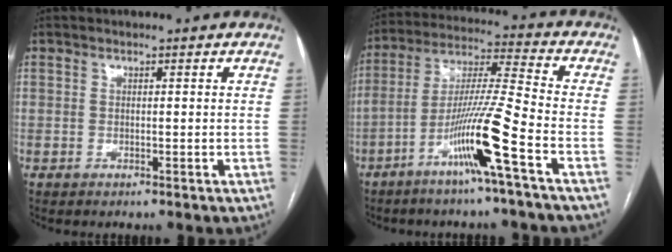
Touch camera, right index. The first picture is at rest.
{"total": 12.4, "force": [-6.1, -1.5, 10.6], "torque": [-0.203, -0.003, -0.118]}